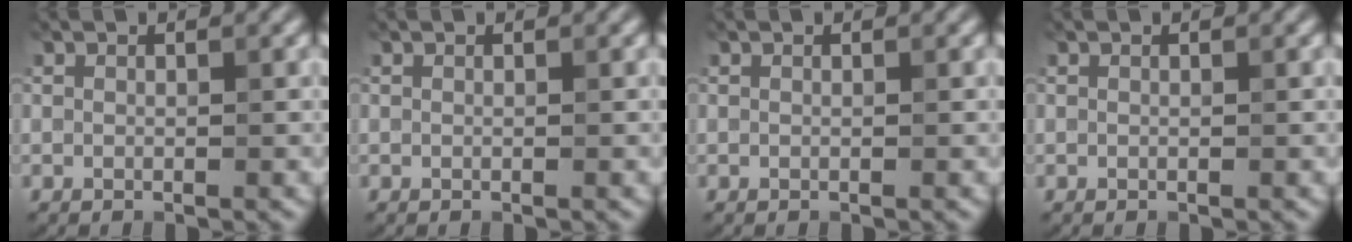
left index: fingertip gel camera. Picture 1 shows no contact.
{"total": 0.0}
{"total": 0.0}
{"total": 0.0}